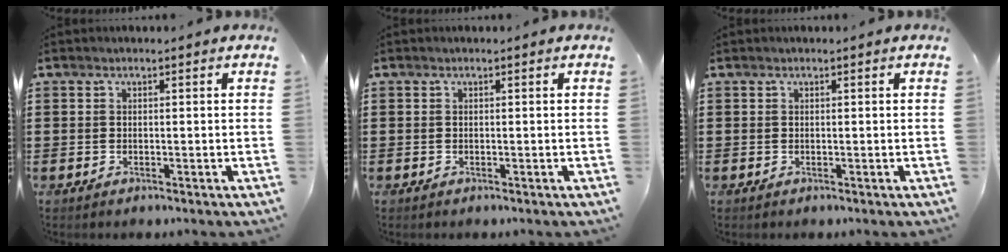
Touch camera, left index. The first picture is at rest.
{"total": 0.0}
{"total": 0.0}